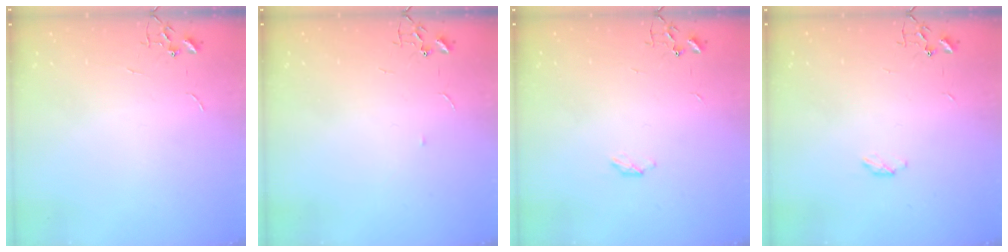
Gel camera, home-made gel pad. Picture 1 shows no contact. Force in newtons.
{"total": 3.0, "press": 3.0, "slide": 0.4}
{"total": 2.9, "press": 2.9, "slide": 0.5}
{"total": 3.6, "press": 3.6, "slide": 0.6}